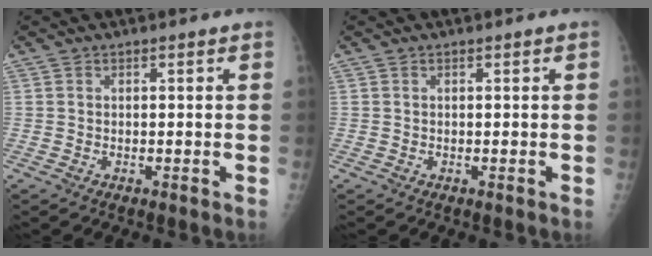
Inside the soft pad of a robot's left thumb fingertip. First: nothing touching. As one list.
[{"total": 0.0}]